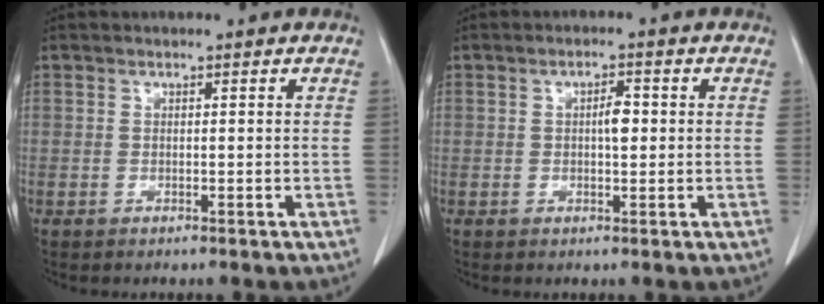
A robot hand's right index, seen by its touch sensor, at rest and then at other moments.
{"total": 2.6, "force": [0.2, 0.9, 2.4], "torque": [-0.041, 0.003, 0.003]}